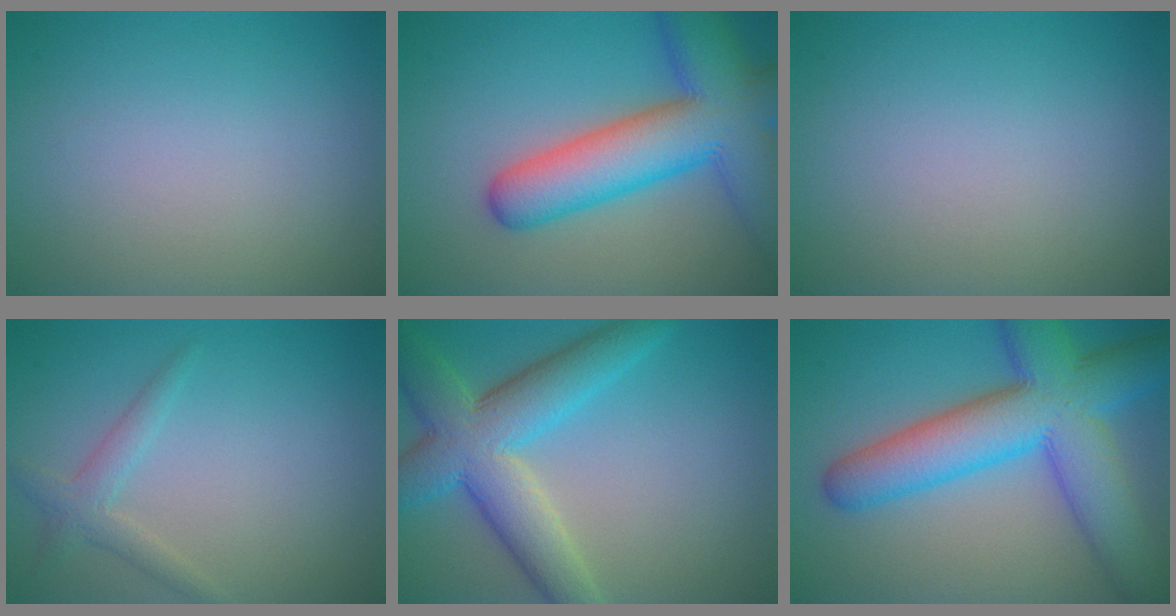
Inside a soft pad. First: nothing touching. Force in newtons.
{"total": 10.8, "press": 10.8, "slide": 0.6}
{"total": 0.0}
{"total": 1.9, "press": 1.9, "slide": 0.0}
{"total": 8.2, "press": 8.2, "slide": 0.5}
{"total": 10.6, "press": 10.6, "slide": 0.3}